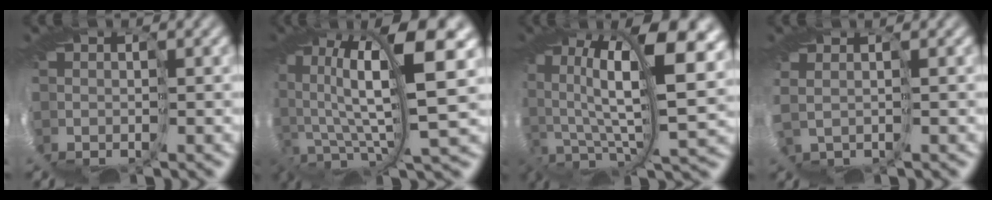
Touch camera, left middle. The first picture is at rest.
{"total": 10.2, "force": [3.7, 1.4, 9.4], "torque": [-0.186, 0.002, 0.074]}
{"total": 11.7, "force": [4.3, 3.5, 10.3], "torque": [-0.208, -0.001, 0.088]}
{"total": 2.8, "force": [2.7, -0.9, -0.1], "torque": [0.003, 0.015, 0.040]}